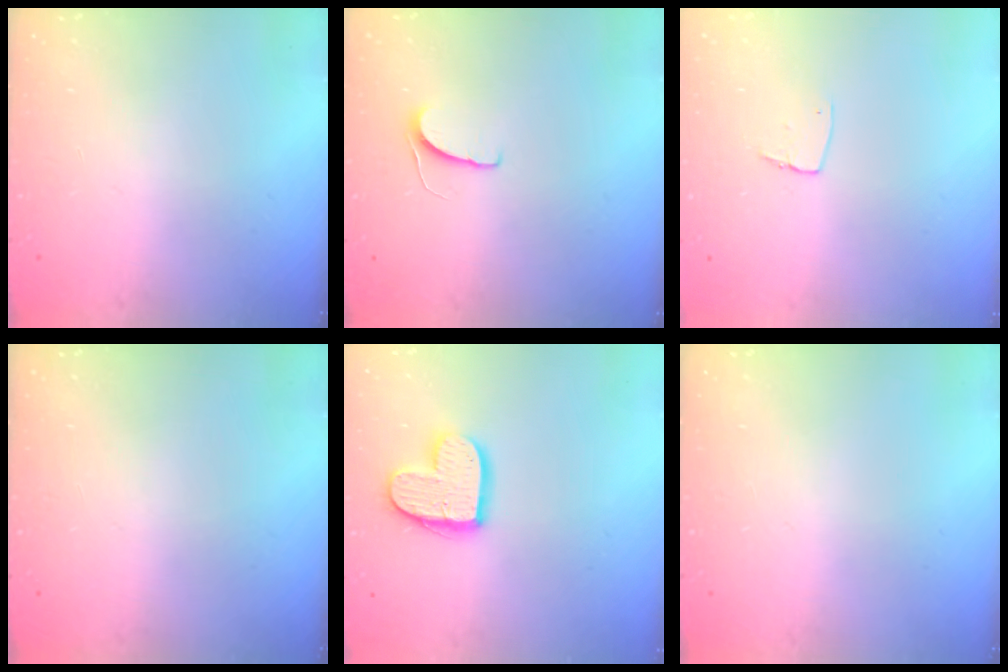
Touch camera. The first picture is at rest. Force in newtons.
{"total": 5.4, "press": 5.4, "slide": 0.4}
{"total": 4.9, "press": 4.8, "slide": 0.3}
{"total": 0.0}
{"total": 12.9, "press": 12.9, "slide": 0.9}
{"total": 0.0}